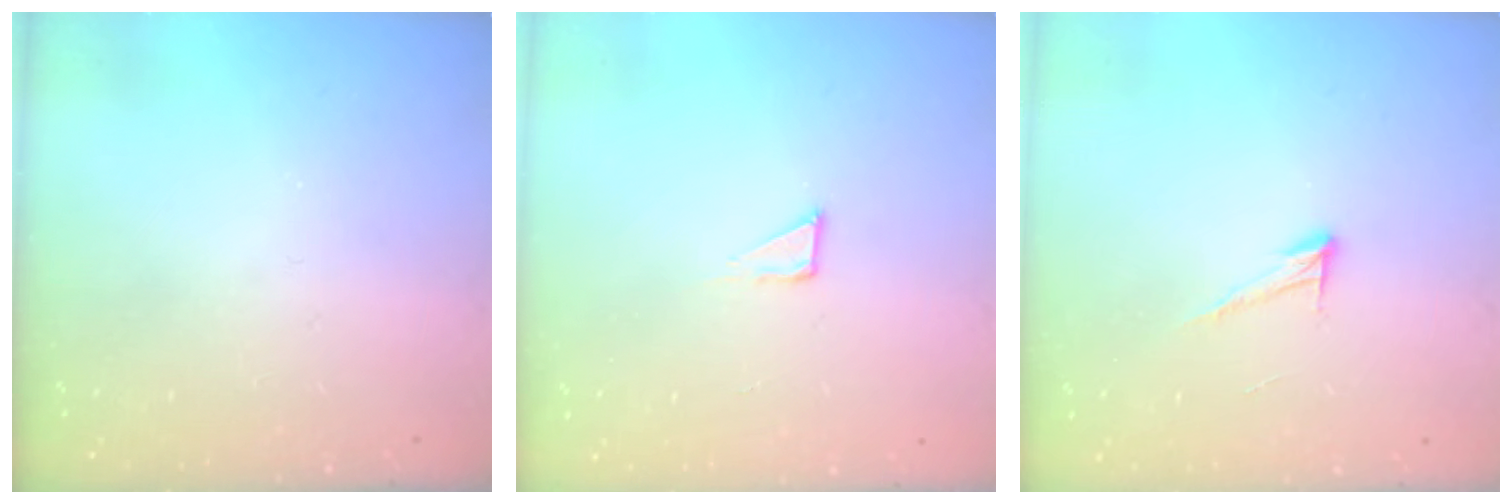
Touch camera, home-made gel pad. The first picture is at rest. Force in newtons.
{"total": 2.1, "press": 2.1, "slide": 0.1}
{"total": 7.1, "press": 7.0, "slide": 0.4}